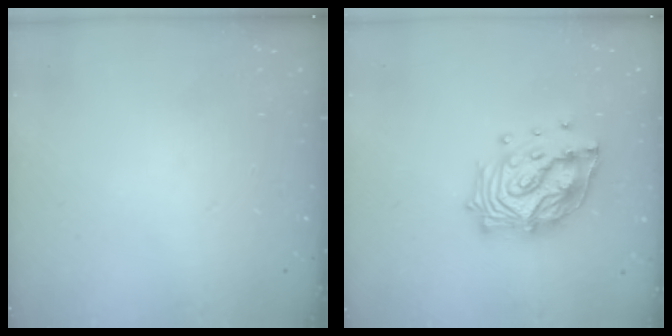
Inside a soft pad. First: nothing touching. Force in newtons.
{"total": 15.2, "press": 15.1, "slide": 1.7}